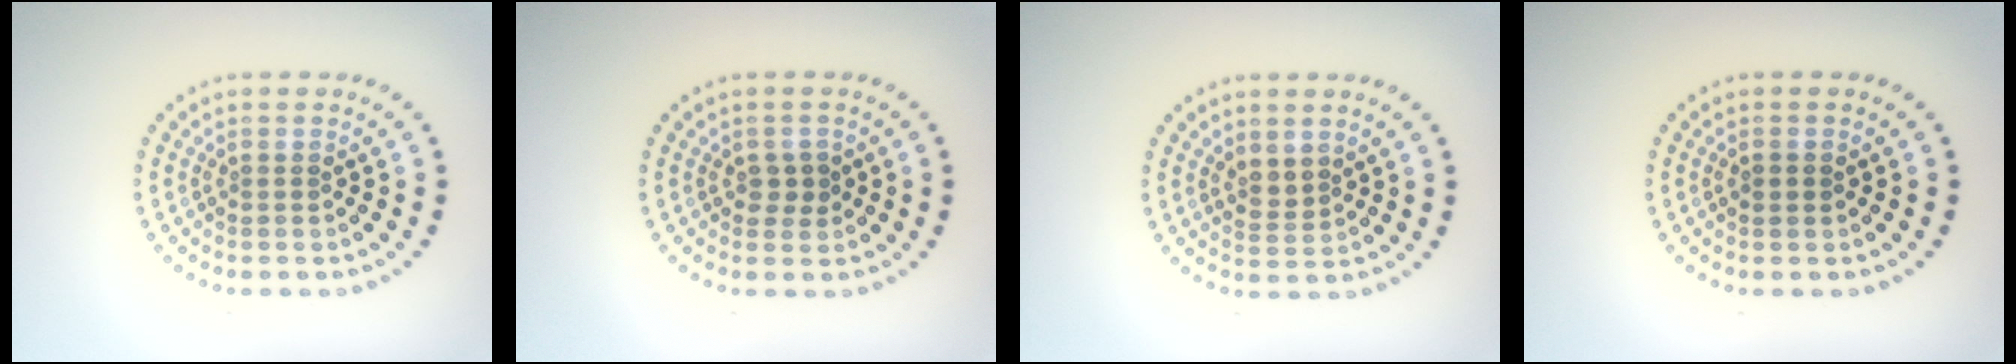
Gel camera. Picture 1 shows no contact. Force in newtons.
{"total": 1.5, "press": 1.4, "slide": 0.4}
{"total": 1.7, "press": 1.5, "slide": 0.8}
{"total": 1.1, "press": 1.1, "slide": 0.1}